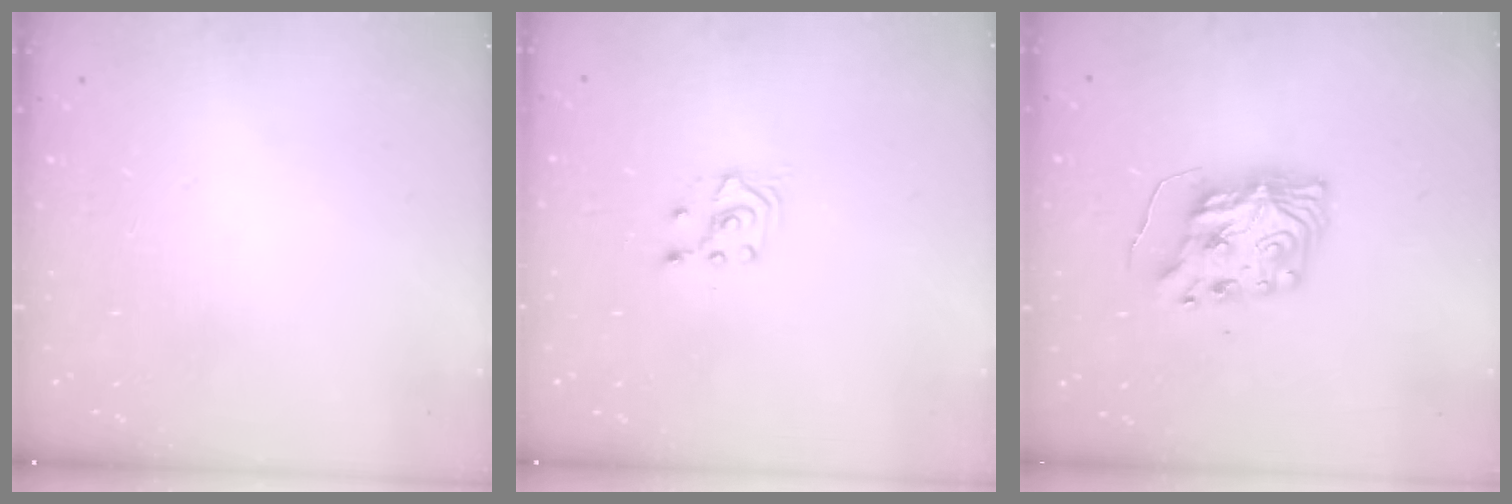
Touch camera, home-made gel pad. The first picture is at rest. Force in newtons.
{"total": 2.5, "press": 2.4, "slide": 0.7}
{"total": 9.1, "press": 9.0, "slide": 0.6}